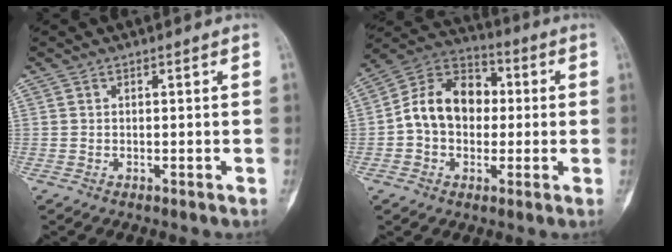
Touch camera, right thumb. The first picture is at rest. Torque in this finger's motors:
{"motor_torque": [0.36, 0.29, 0.87, 0.04, 0.11]}